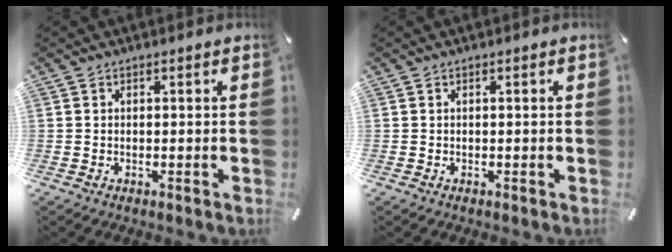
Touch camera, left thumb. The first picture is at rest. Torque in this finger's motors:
{"motor_torque": [0.00, 0.00, 0.00, 0.00, 0.00]}